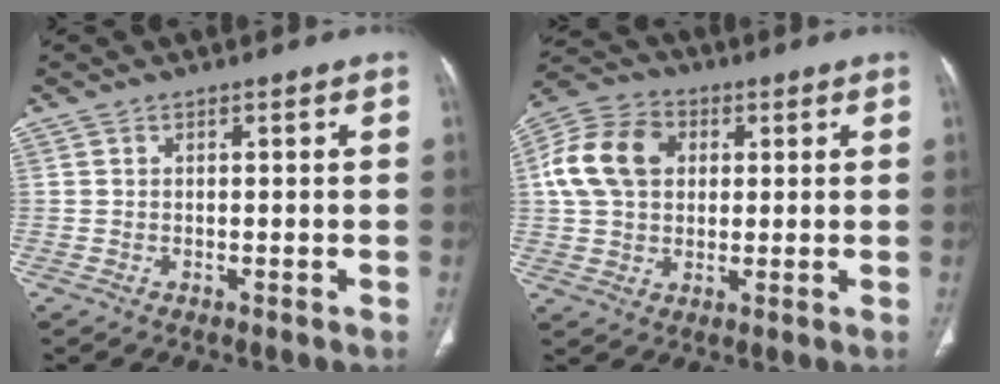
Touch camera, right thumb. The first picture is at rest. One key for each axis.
{"total": 13.0, "fx": 2.6, "fy": 9.7, "fz": 8.3, "tx": -0.146, "ty": 0.019, "tz": 0.040}